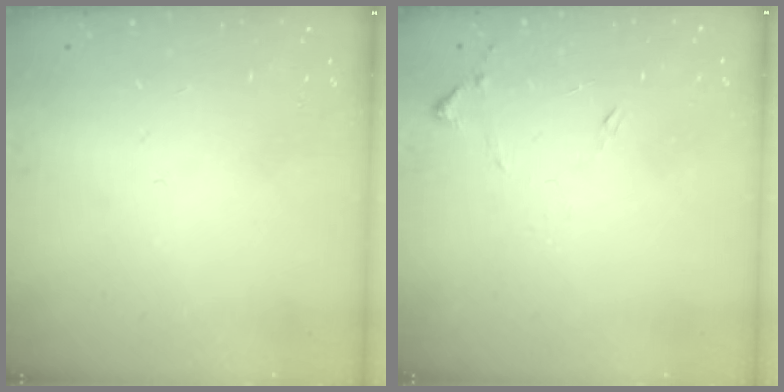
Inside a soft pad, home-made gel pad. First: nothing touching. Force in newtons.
{"total": 8.0, "press": 8.0, "slide": 0.7}